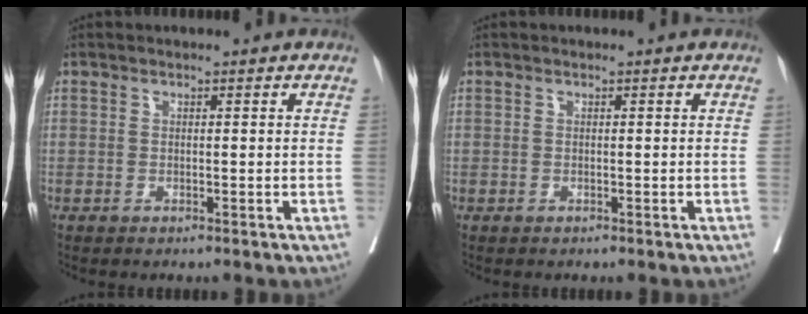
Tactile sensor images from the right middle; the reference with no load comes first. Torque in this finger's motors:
{"motor_torque": [1.23, -0.91, -0.01, -0.10]}